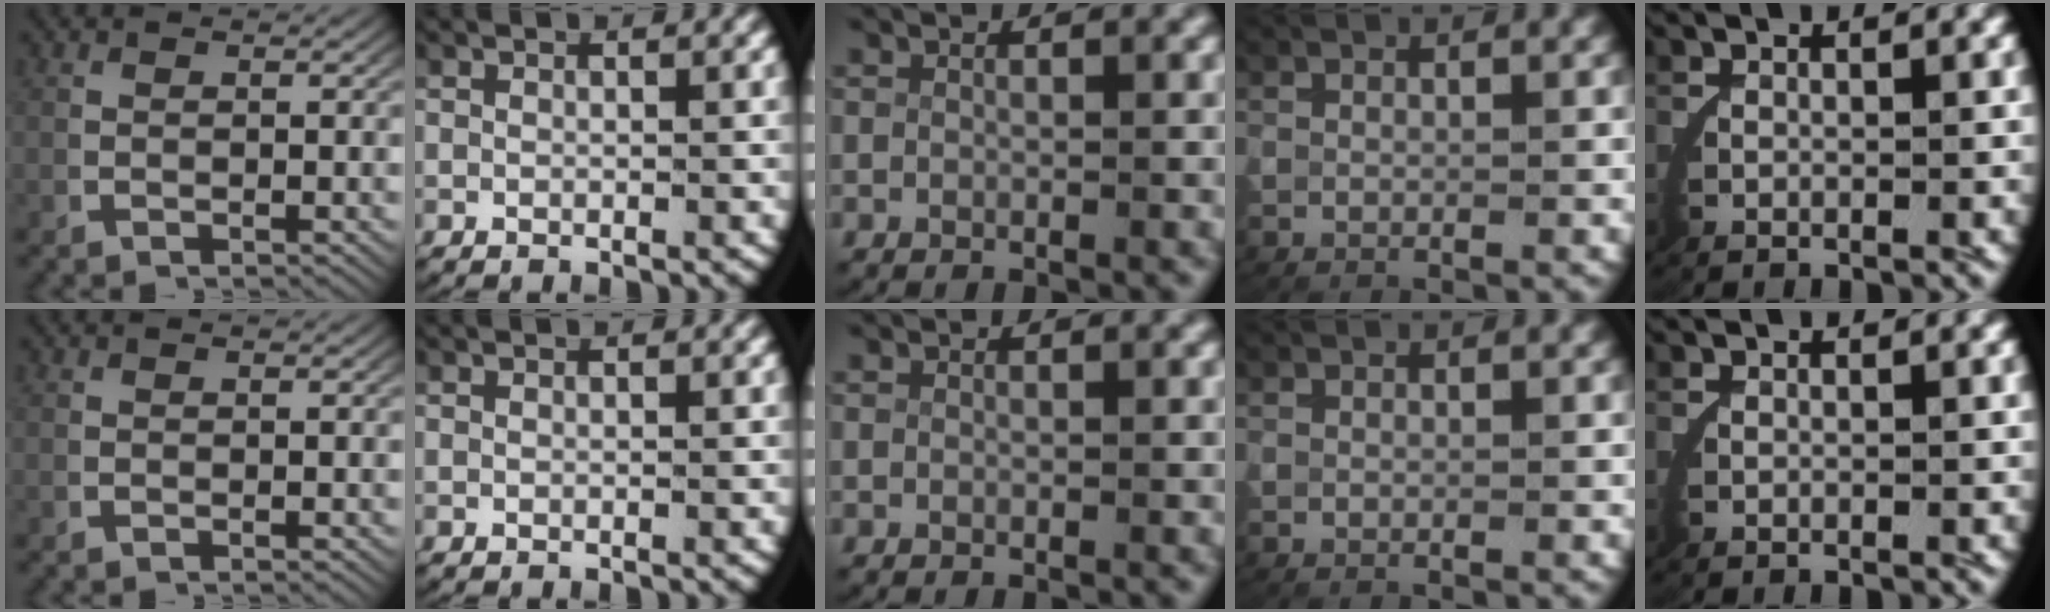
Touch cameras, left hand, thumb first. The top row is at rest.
{}